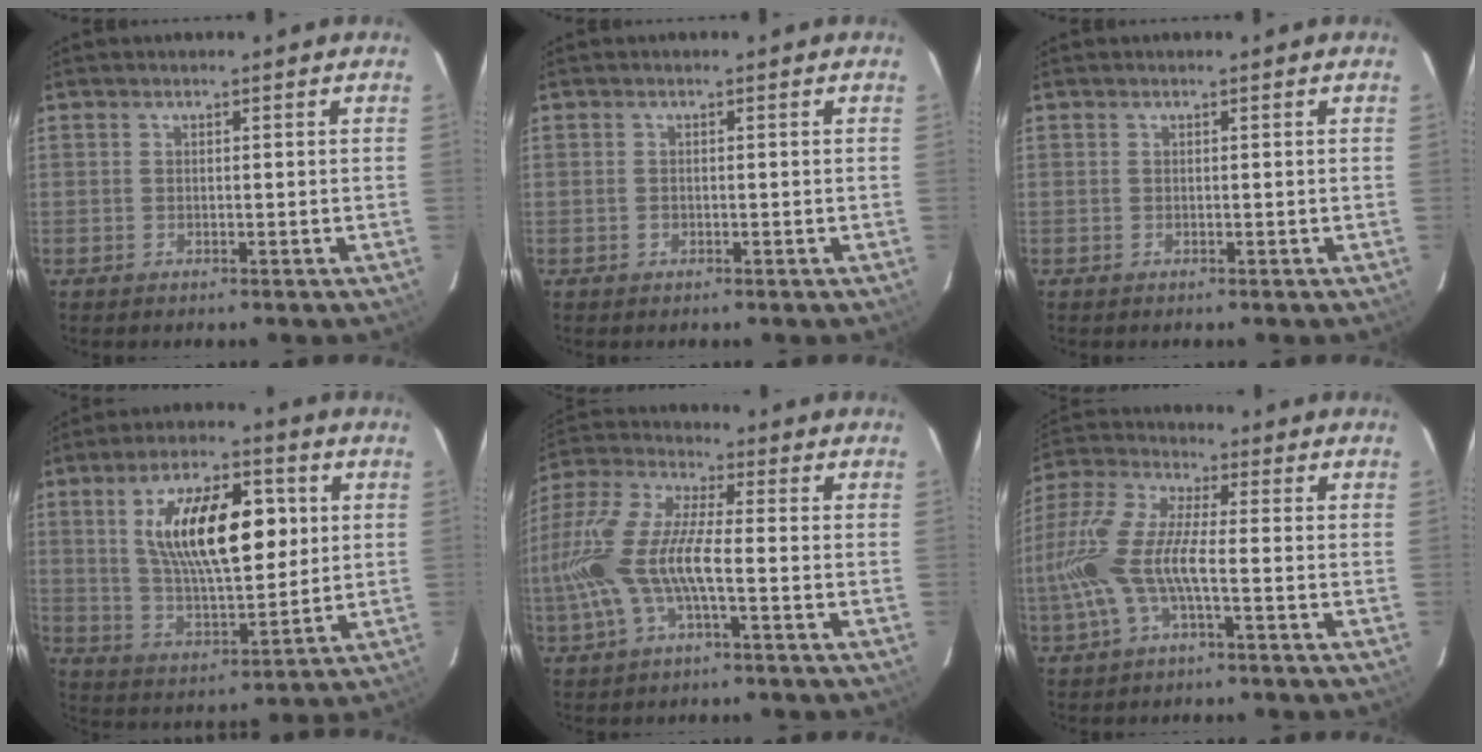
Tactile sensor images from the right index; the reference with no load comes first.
{"total": 0.8, "force": [-0.3, 0.6, 0.3], "torque": [-0.004, 0.000, -0.005]}
{"total": 0.0}
{"total": 17.4, "force": [4.2, 7.1, 15.4], "torque": [-0.263, 0.014, 0.081]}
{"total": 15.5, "force": [-3.3, 4.1, 14.5], "torque": [-0.300, -0.003, -0.066]}
{"total": 13.0, "force": [-3.2, 3.1, 12.3], "torque": [-0.263, -0.003, -0.063]}